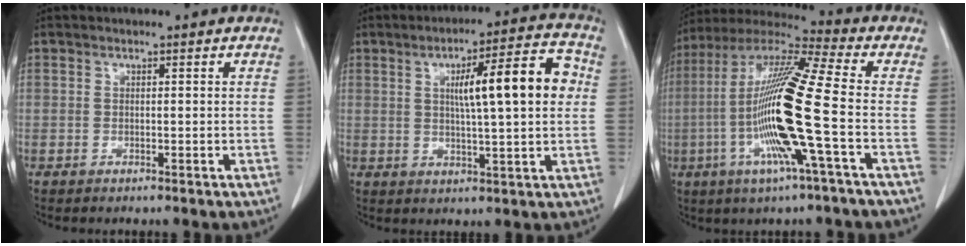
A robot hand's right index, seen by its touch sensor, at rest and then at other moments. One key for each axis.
{"total": 12.4, "fx": 2.2, "fy": 1.3, "fz": 12.1, "tx": -0.177, "ty": 0.023, "tz": 0.032}
{"total": 18.2, "fx": -3.7, "fy": -0.5, "fz": 17.8, "tx": -0.359, "ty": -0.008, "tz": -0.086}